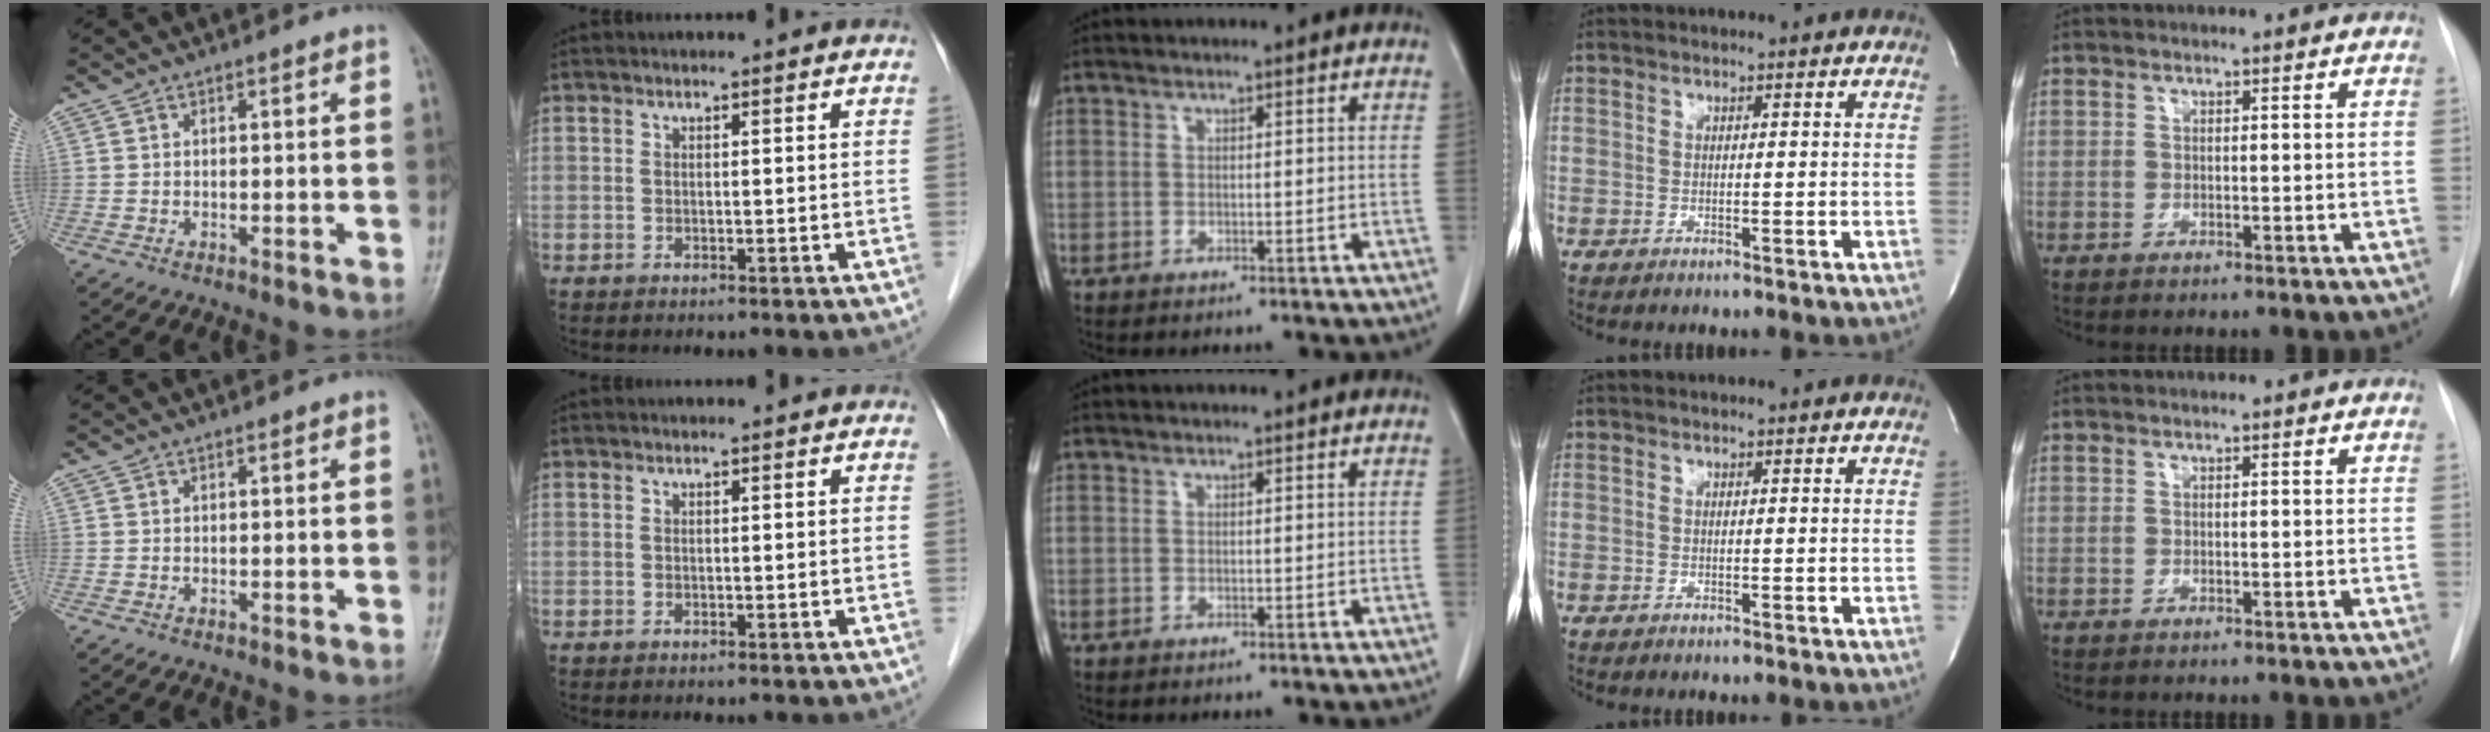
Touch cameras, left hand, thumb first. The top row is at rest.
{}